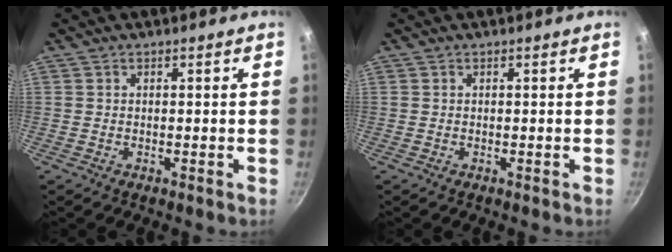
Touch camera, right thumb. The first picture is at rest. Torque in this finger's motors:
{"motor_torque": [-0.01, 0.01, 0.04, 0.00, 0.00]}